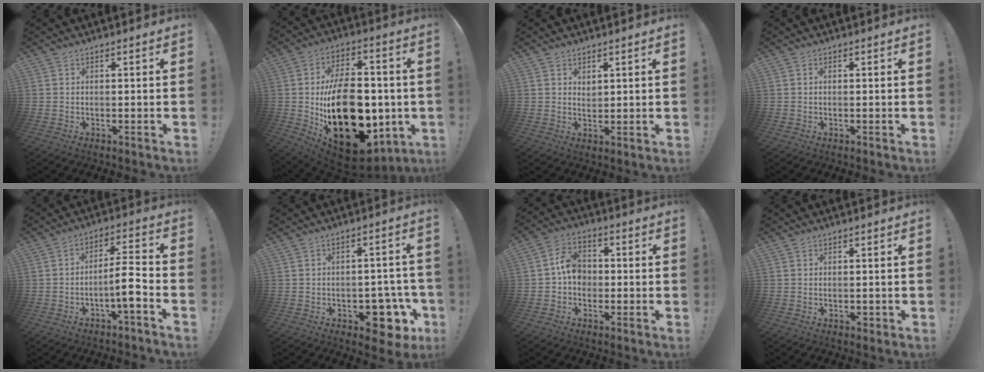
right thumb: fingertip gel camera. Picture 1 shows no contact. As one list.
[{"total": 29.1, "force": [-3.9, 17.5, 22.9], "torque": [-0.385, 0.020, -0.037]}, {"total": 2.3, "force": [1.7, 1.5, 0.4], "torque": [0.003, -0.011, 0.029]}, {"total": 0.0}, {"total": 8.6, "force": [-3.4, 2.1, 7.6], "torque": [-0.119, 0.020, -0.059]}, {"total": 9.8, "force": [-4.6, 6.0, 6.3], "torque": [-0.049, 0.033, -0.071]}, {"total": 8.3, "force": [-0.7, 6.5, 5.1], "torque": [-0.088, 0.021, -0.008]}, {"total": 1.1, "force": [-0.1, 0.9, 0.6], "torque": [-0.007, 0.000, 0.000]}]